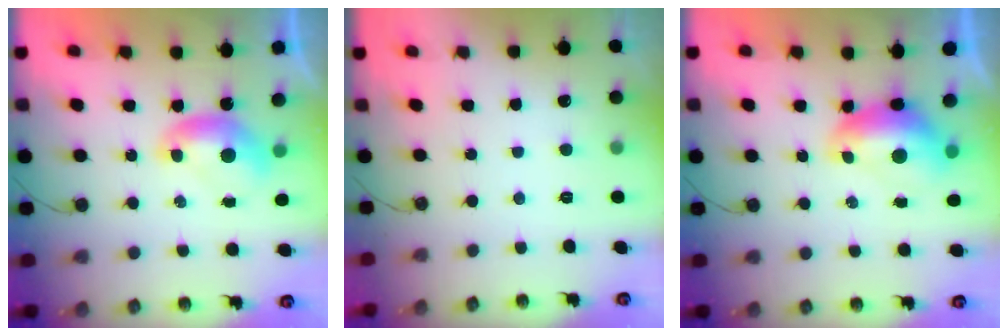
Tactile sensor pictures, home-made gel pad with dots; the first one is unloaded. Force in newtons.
{"total": 2.8, "press": 2.7, "slide": 0.3}
{"total": 2.8, "press": 2.7, "slide": 0.7}